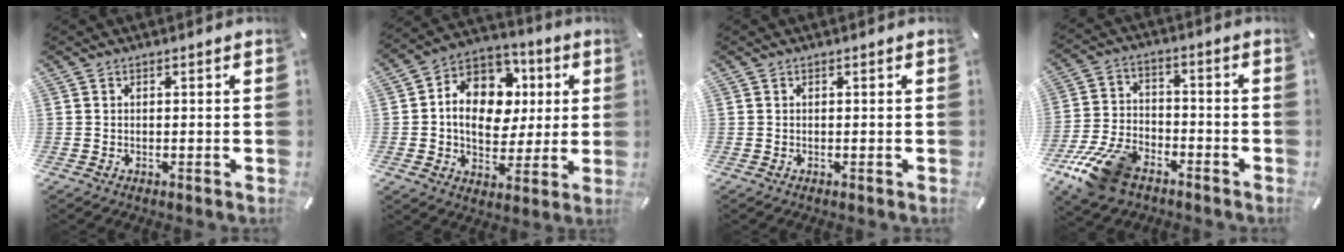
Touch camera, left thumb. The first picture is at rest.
{"total": 12.9, "force": [0.7, 10.8, 7.1], "torque": [-0.129, 0.002, 0.017]}
{"total": 0.0}
{"total": 13.4, "force": [-8.5, 7.6, 7.0], "torque": [-0.134, 0.049, -0.149]}